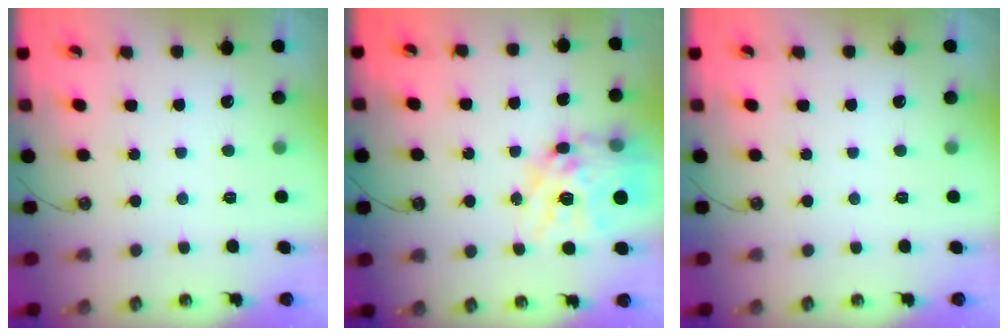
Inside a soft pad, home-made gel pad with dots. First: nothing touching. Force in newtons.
{"total": 18.0, "press": 17.9, "slide": 1.6}
{"total": 0.0}